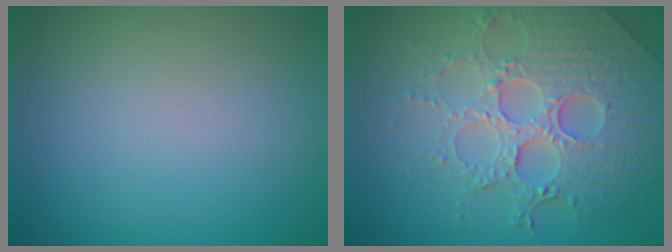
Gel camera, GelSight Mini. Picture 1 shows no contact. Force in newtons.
{"total": 8.0, "press": 5.9, "slide": 5.5}